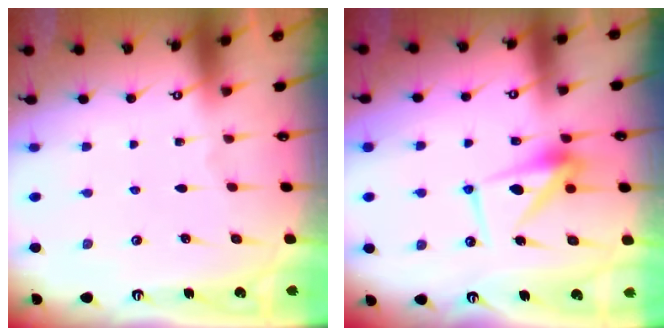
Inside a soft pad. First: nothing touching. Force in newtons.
{"total": 10.6, "press": 10.6, "slide": 0.2}